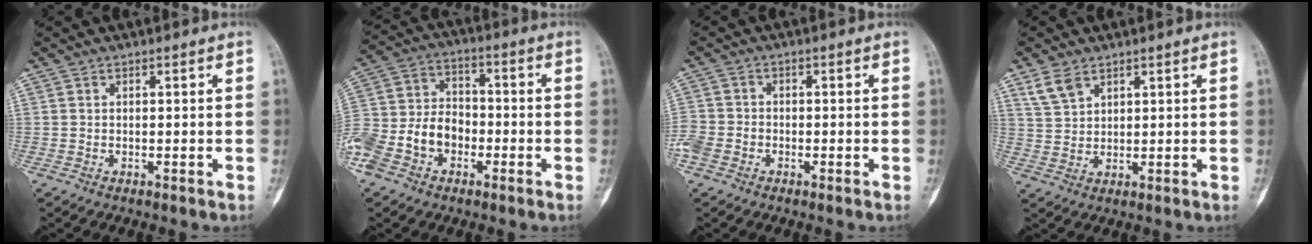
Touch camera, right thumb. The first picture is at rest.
{"total": 14.7, "force": [-5.5, 10.8, 8.3], "torque": [-0.165, 0.046, -0.104]}
{"total": 4.5, "force": [-2.0, 3.6, 1.9], "torque": [-0.044, 0.013, -0.038]}
{"total": 4.6, "force": [3.1, 2.6, 2.2], "torque": [-0.036, -0.010, 0.070]}